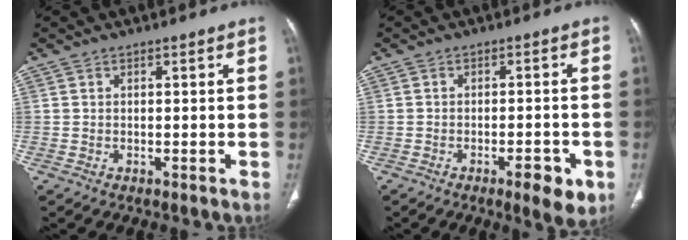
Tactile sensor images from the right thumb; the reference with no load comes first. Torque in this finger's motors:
{"motor_torque": [0.62, 0.85, -0.17, -0.06, 0.22]}